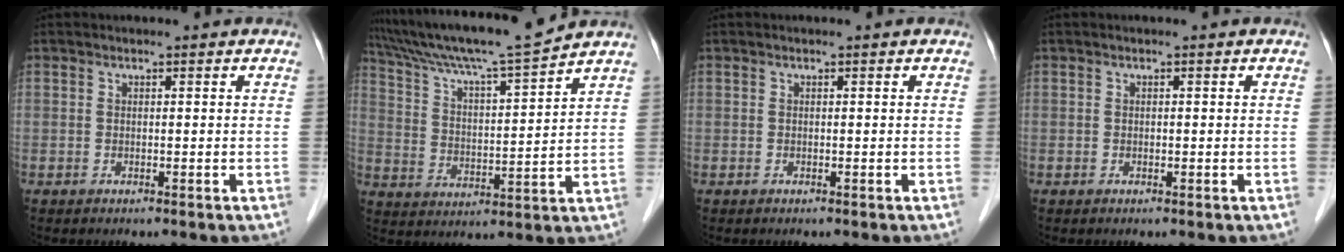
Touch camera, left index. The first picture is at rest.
{"total": 14.6, "force": [13.2, -1.5, 5.9], "torque": [-0.113, -0.003, 0.223]}
{"total": 0.0}
{"total": 0.0}